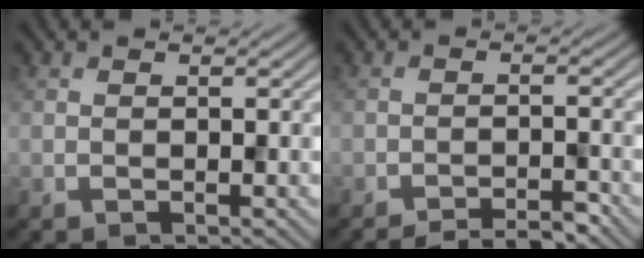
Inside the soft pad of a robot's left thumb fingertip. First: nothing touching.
{"total": 4.5, "force": [-4.0, 0.4, 2.0], "torque": [-0.030, 0.008, -0.063]}